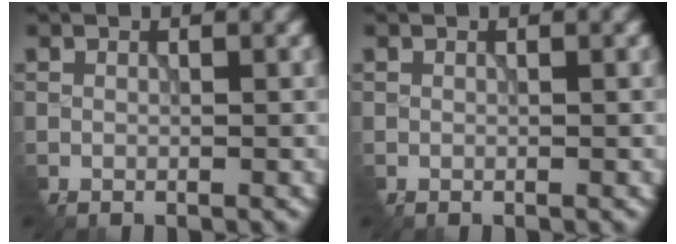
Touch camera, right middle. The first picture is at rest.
{"total": 0.0}